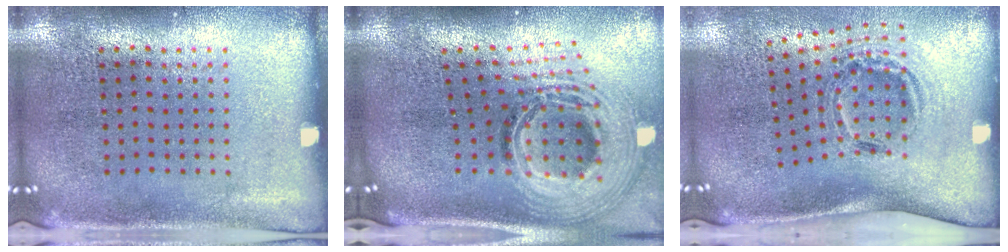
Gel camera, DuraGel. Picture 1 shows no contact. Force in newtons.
{"total": 2.6, "press": 1.9, "slide": 1.8}
{"total": 1.5, "press": 1.1, "slide": 1.0}